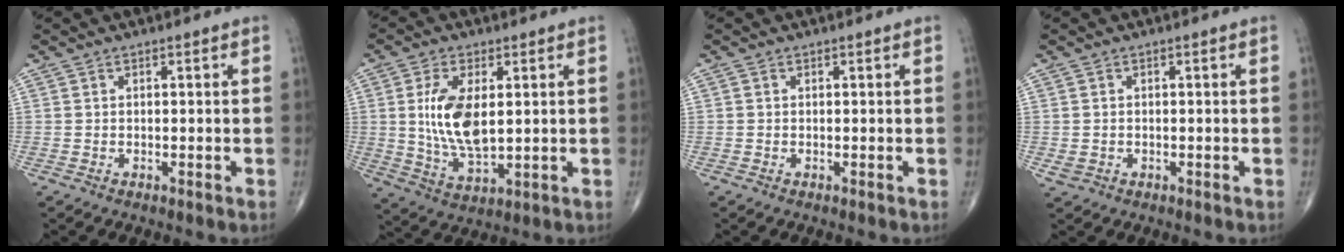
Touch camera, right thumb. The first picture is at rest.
{"total": 11.4, "force": [1.6, 5.5, 9.8], "torque": [-0.189, -0.017, 0.038]}
{"total": 0.0}
{"total": 1.6, "force": [-0.2, 1.4, 0.8], "torque": [-0.017, 0.002, 0.001]}